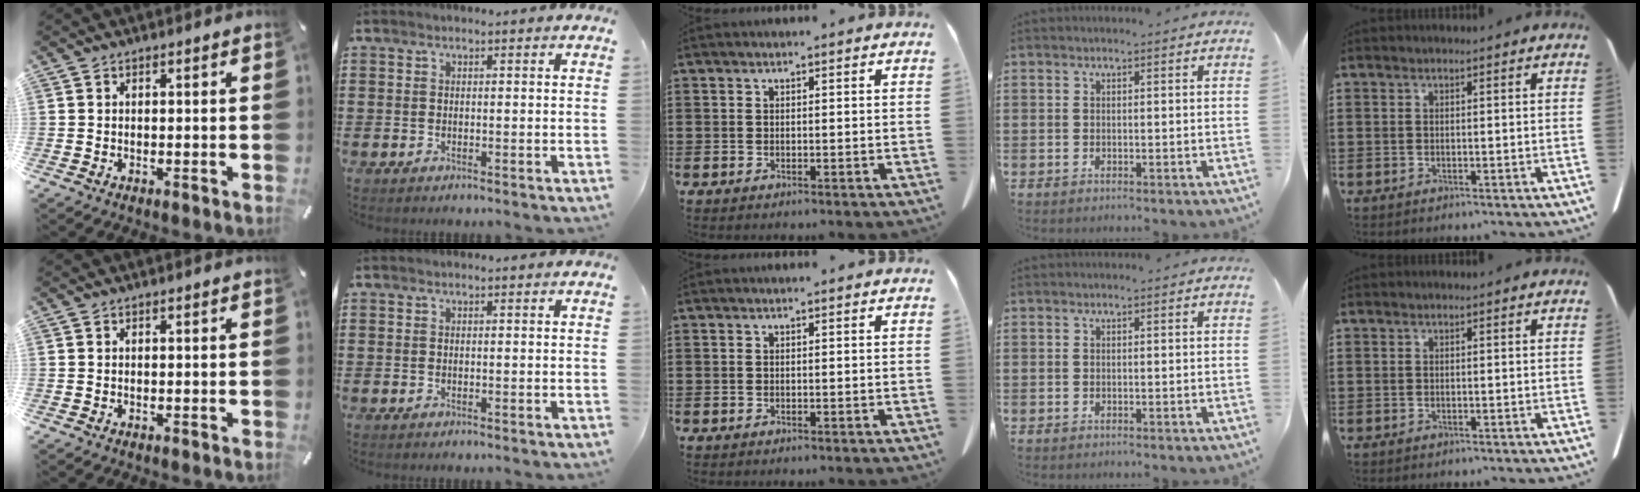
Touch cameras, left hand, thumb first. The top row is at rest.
{}